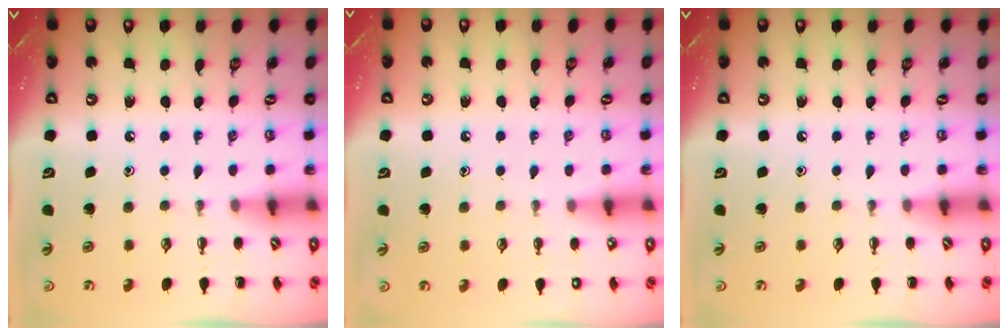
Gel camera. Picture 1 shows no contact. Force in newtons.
{"total": 1.4, "press": 1.4, "slide": 0.1}
{"total": 0.0}